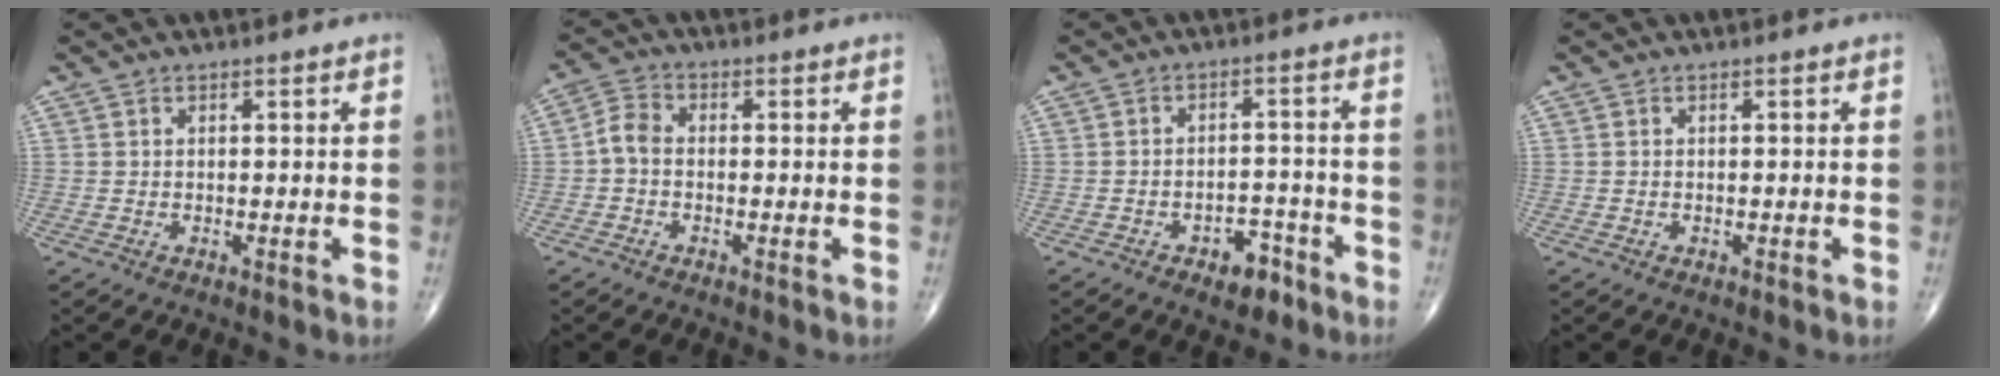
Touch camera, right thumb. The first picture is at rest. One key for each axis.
{"total": 3.6, "fx": -0.8, "fy": 2.4, "fz": 2.6, "tx": -0.049, "ty": 0.013, "tz": -0.027}
{"total": 5.7, "fx": -3.5, "fy": 3.3, "fz": 3.0, "tx": -0.022, "ty": 0.033, "tz": -0.048}
{"total": 0.0}